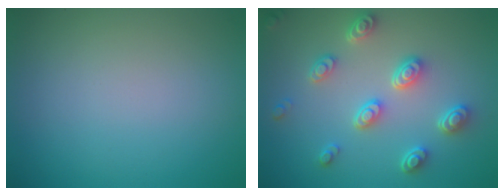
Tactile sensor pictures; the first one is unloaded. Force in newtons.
{"total": 4.4, "press": 3.6, "slide": 2.6}